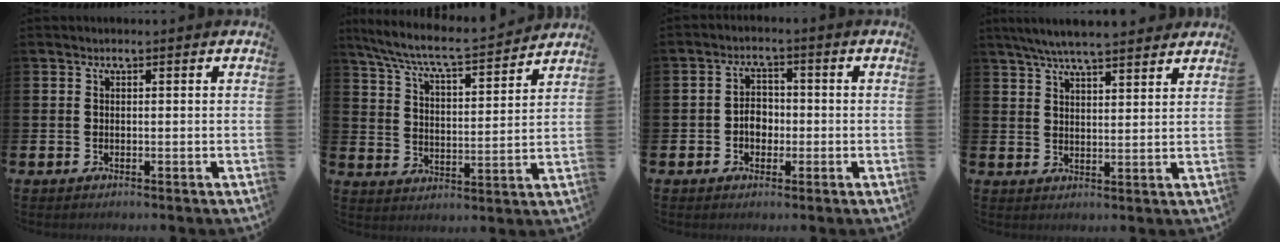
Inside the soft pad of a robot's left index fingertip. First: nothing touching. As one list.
[{"total": 7.3, "force": [6.9, 0.4, 2.5], "torque": [-0.079, -0.054, 0.115]}, {"total": 3.2, "force": [-0.8, 2.4, 1.9], "torque": [-0.024, 0.001, -0.021]}, {"total": 6.1, "force": [5.8, 0.5, 1.9], "torque": [-0.061, -0.017, 0.107]}]